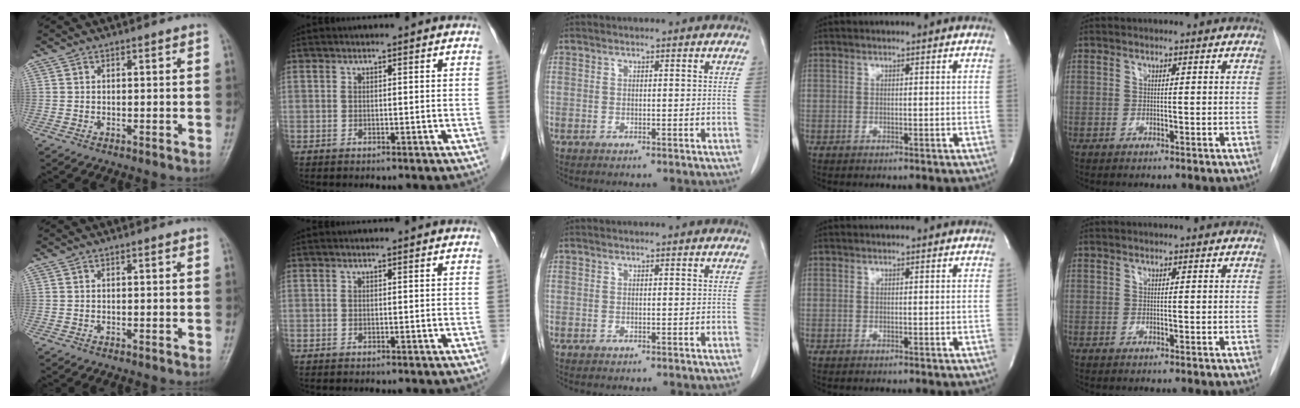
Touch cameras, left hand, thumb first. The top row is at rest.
{}